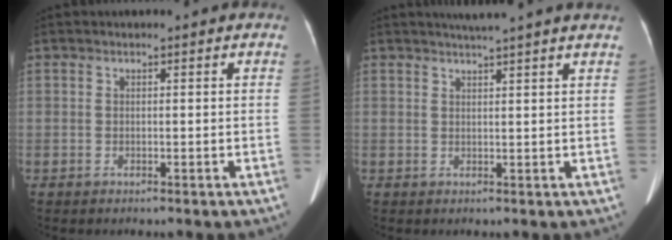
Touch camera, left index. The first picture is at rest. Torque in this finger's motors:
{"motor_torque": [0.16, -0.40, -0.01, 0.03]}